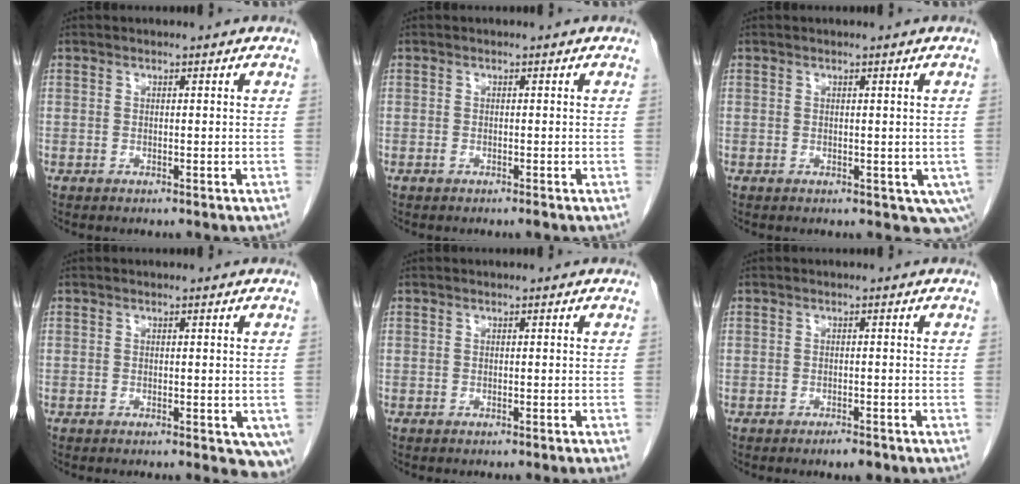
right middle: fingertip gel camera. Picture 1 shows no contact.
{"total": 0.8, "force": [-0.6, 0.1, 0.6], "torque": [-0.010, -0.001, -0.008]}
{"total": 4.6, "force": [-1.0, 2.9, 3.4], "torque": [-0.025, -0.007, -0.010]}
{"total": 6.8, "force": [-3.1, 2.8, 5.4], "torque": [-0.053, -0.010, -0.043]}
{"total": 0.9, "force": [-0.6, -0.2, 0.6], "torque": [-0.012, 0.001, -0.007]}
{"total": 2.0, "force": [-1.4, 0.5, 1.3], "torque": [-0.020, -0.001, -0.018]}